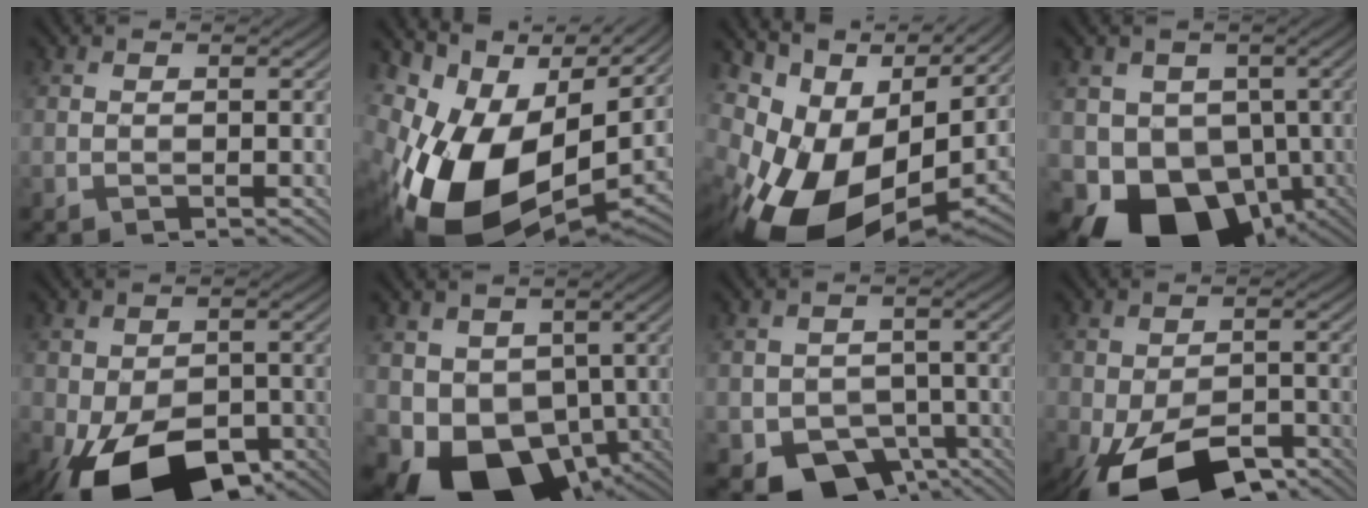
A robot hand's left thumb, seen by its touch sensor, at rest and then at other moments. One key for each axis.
{"total": 16.8, "fx": -1.3, "fy": 11.4, "fz": 12.3, "tx": -0.257, "ty": -0.037, "tz": -0.006}
{"total": 16.3, "fx": -1.3, "fy": 10.1, "fz": 12.7, "tx": -0.251, "ty": -0.032, "tz": 0.003}
{"total": 12.9, "fx": -4.0, "fy": 10.3, "fz": 6.6, "tx": -0.108, "ty": -0.032, "tz": -0.072}
{"total": 16.2, "fx": -8.9, "fy": 8.9, "fz": 10.2, "tx": -0.172, "ty": -0.044, "tz": -0.139}
{"total": 12.6, "fx": -2.8, "fy": 9.8, "fz": 7.4, "tx": -0.126, "ty": -0.035, "tz": -0.038}
{"total": 8.3, "fx": -4.3, "fy": 6.0, "fz": 3.9, "tx": -0.066, "ty": -0.026, "tz": -0.069}
{"total": 14.7, "fx": -9.0, "fy": 7.0, "fz": 9.3, "tx": -0.164, "ty": -0.045, "tz": -0.145}